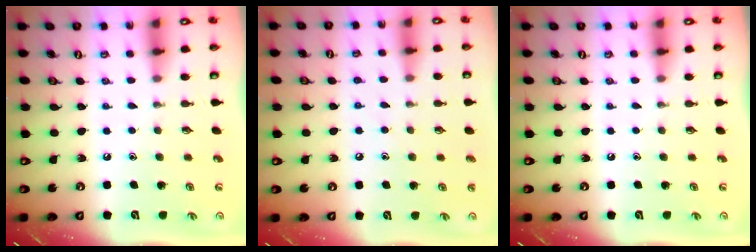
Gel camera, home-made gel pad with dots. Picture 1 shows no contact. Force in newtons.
{"total": 6.1, "press": 6.0, "slide": 0.7}
{"total": 0.0}